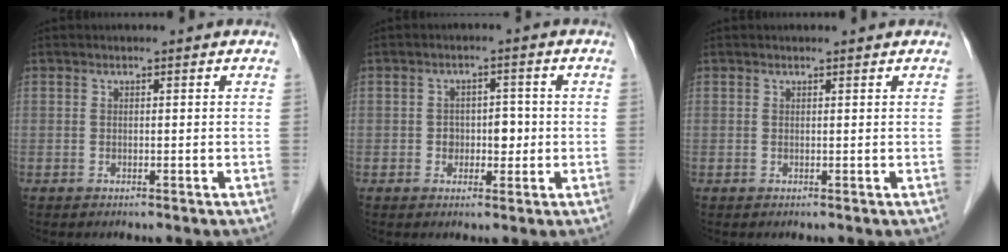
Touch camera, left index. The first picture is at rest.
{"total": 3.4, "force": [-0.4, 2.4, 2.4], "torque": [-0.029, 0.012, -0.003]}
{"total": 0.8, "force": [0.8, 0.0, 0.1], "torque": [-0.009, 0.003, 0.011]}